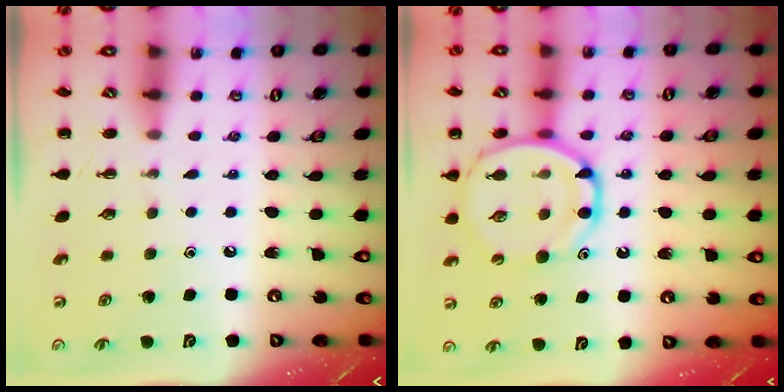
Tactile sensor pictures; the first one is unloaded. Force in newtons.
{"total": 14.3, "press": 13.9, "slide": 3.3}